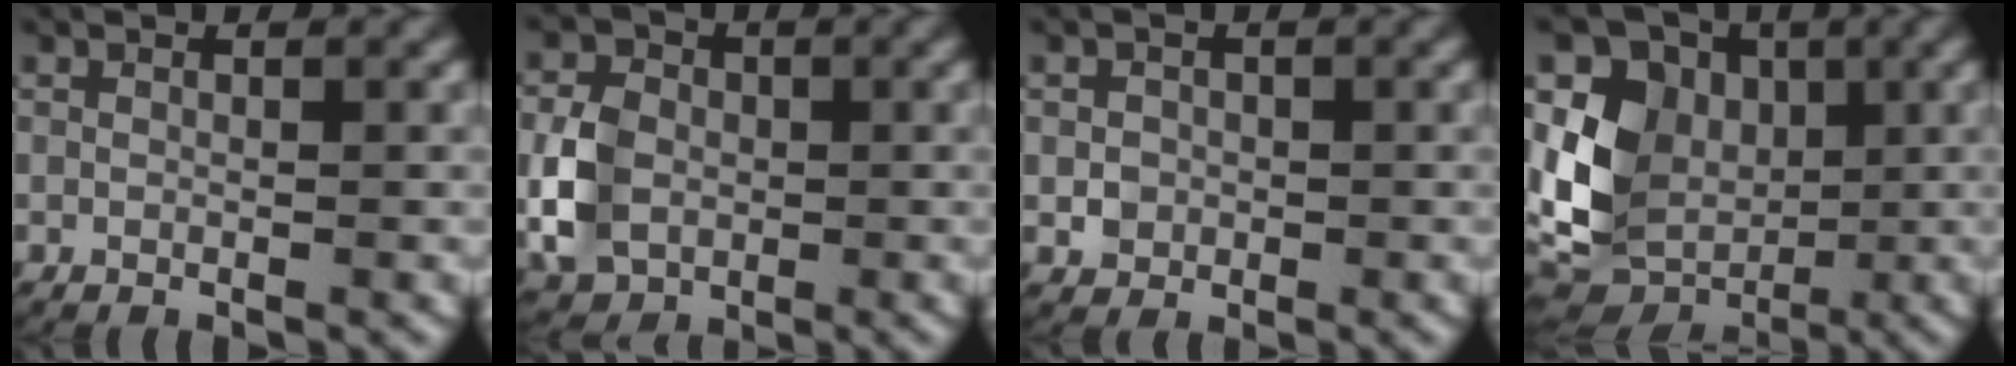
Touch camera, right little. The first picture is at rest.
{"total": 5.2, "force": [-0.6, 4.2, 3.0], "torque": [-0.066, -0.003, -0.013]}
{"total": 1.3, "force": [-0.1, 1.3, 0.3], "torque": [-0.007, 0.002, -0.003]}
{"total": 9.2, "force": [-0.6, 7.5, 5.3], "torque": [-0.106, -0.024, -0.005]}